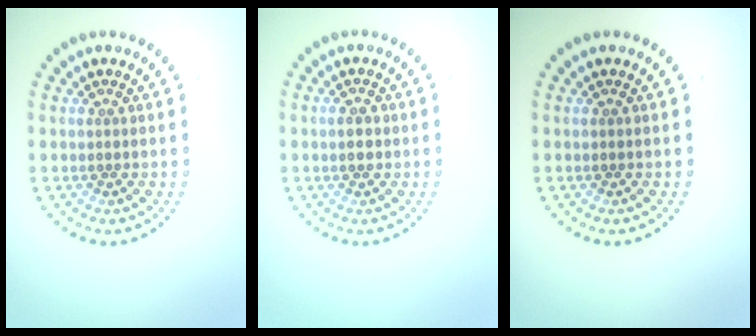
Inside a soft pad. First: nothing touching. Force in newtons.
{"total": 1.3, "press": 1.3, "slide": 0.0}
{"total": 0.0}